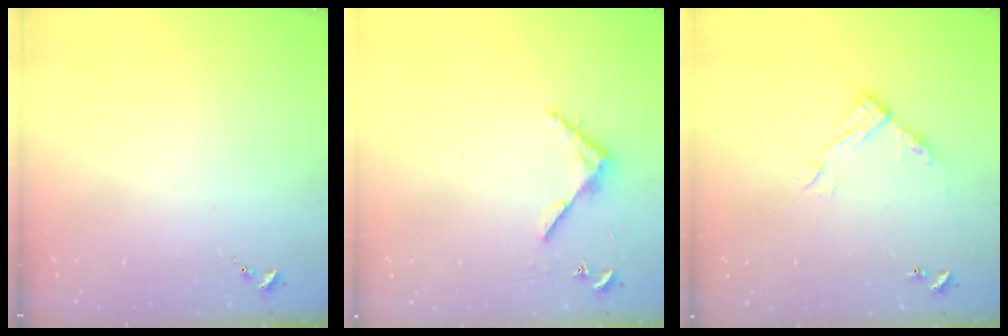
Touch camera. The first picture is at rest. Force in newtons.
{"total": 5.0, "press": 5.0, "slide": 0.4}
{"total": 11.1, "press": 11.0, "slide": 0.5}